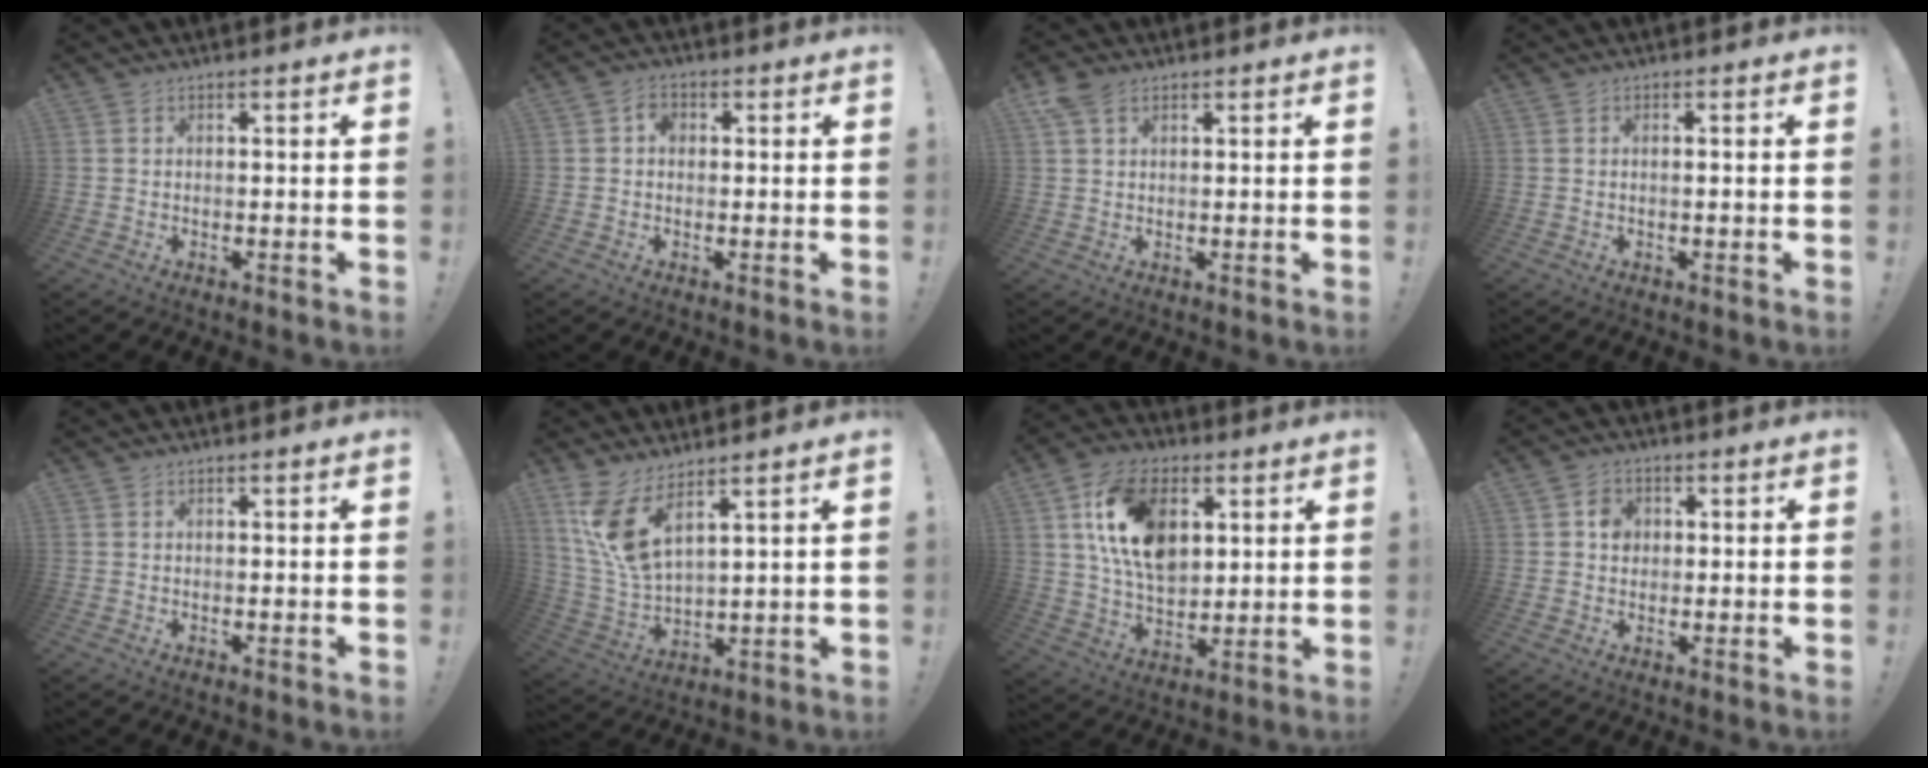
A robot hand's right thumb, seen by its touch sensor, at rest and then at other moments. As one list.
[{"total": 3.2, "force": [0.3, 2.6, 1.9], "torque": [-0.026, 0.003, 0.003]}, {"total": 4.4, "force": [2.5, 2.5, 2.7], "torque": [-0.049, -0.003, 0.048]}, {"total": 0.7, "force": [-0.2, -0.1, 0.7], "torque": [-0.005, -0.003, -0.006]}, {"total": 0.0}, {"total": 11.3, "force": [7.2, 3.7, 7.9], "torque": [-0.169, -0.052, 0.135]}, {"total": 18.1, "force": [5.9, 11.8, 12.3], "torque": [-0.225, -0.006, 0.111]}, {"total": 4.1, "force": [0.3, 3.7, 1.7], "torque": [-0.019, 0.004, 0.002]}]